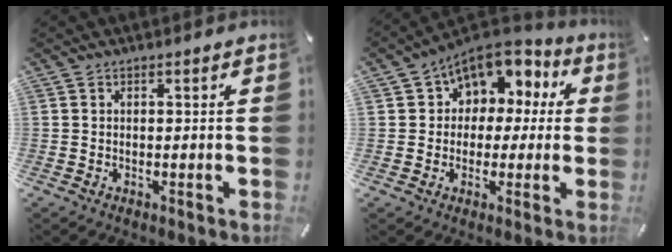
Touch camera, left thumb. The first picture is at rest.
{"total": 8.9, "force": [4.1, 7.3, 2.8], "torque": [-0.053, -0.029, 0.079]}